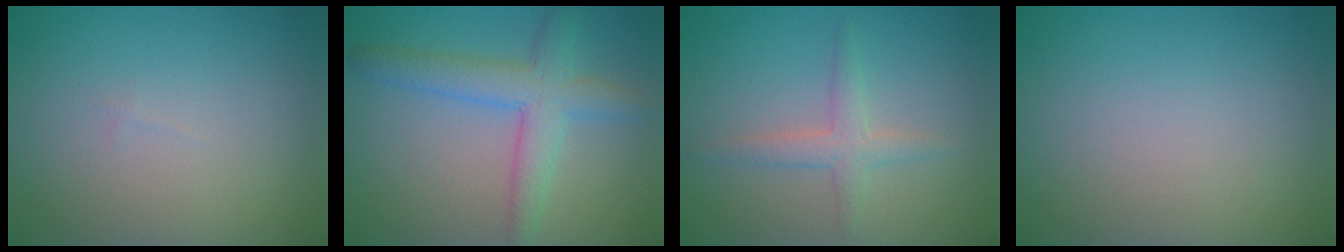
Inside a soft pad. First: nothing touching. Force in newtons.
{"total": 4.6, "press": 4.6, "slide": 0.2}
{"total": 2.2, "press": 2.2, "slide": 0.1}
{"total": 0.0}